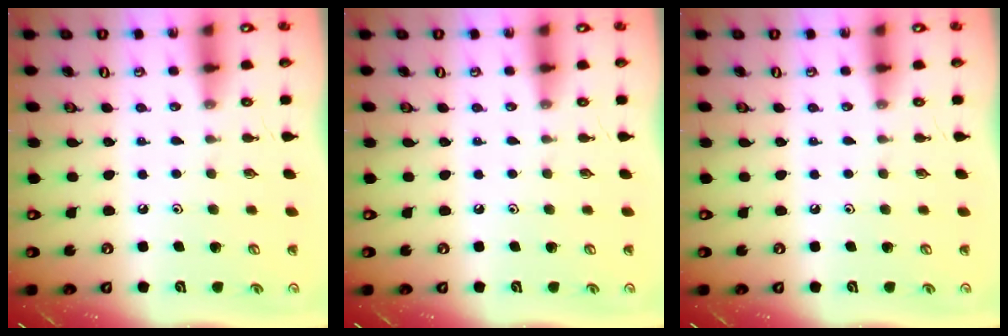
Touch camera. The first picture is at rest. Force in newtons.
{"total": 0.0}
{"total": 0.0}